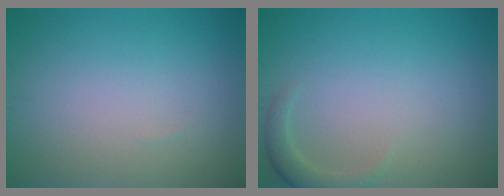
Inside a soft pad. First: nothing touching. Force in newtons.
{"total": 1.8, "press": 1.8, "slide": 0.3}